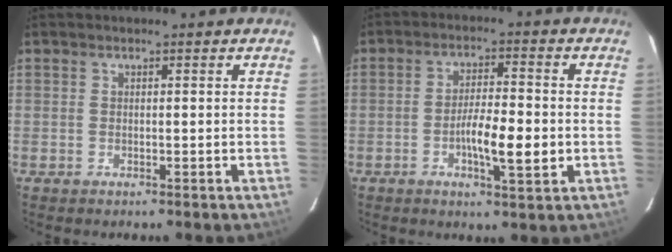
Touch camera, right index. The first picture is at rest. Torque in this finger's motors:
{"motor_torque": [1.24, -0.16, 0.63, 0.15]}